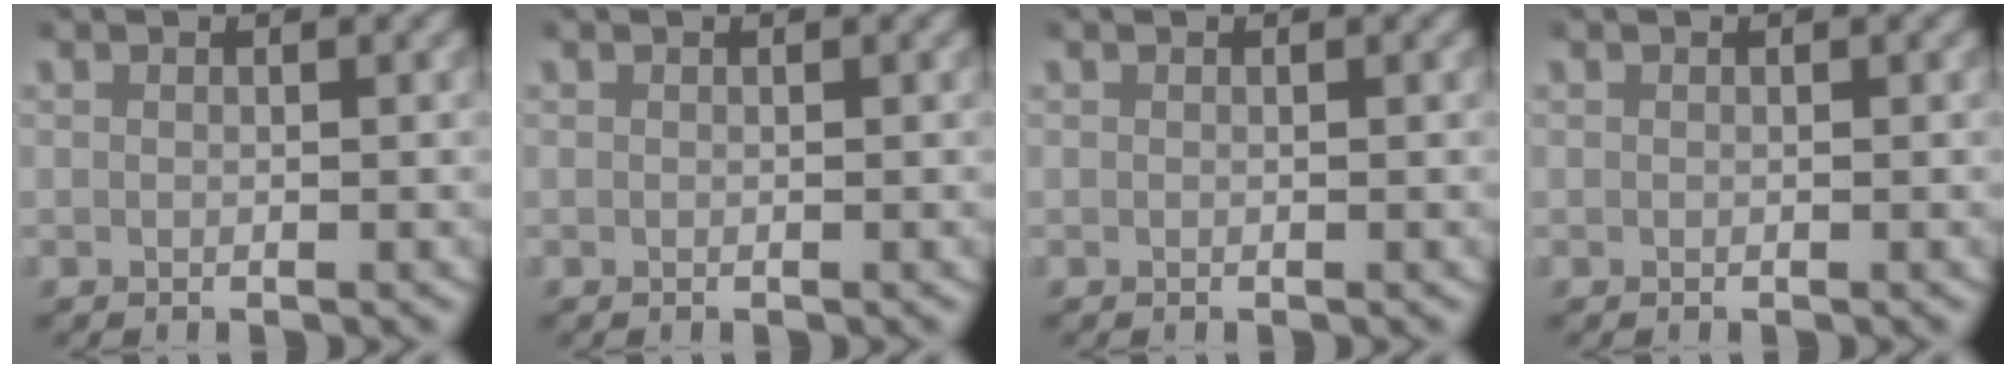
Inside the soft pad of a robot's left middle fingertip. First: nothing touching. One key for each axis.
{"total": 0.0}
{"total": 0.0}
{"total": 0.0}